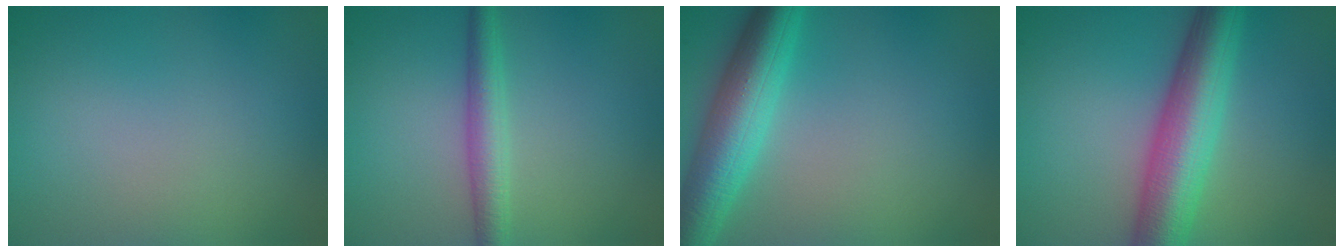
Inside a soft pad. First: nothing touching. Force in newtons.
{"total": 2.9, "press": 2.9, "slide": 0.1}
{"total": 6.6, "press": 6.6, "slide": 0.1}
{"total": 7.5, "press": 7.5, "slide": 0.1}